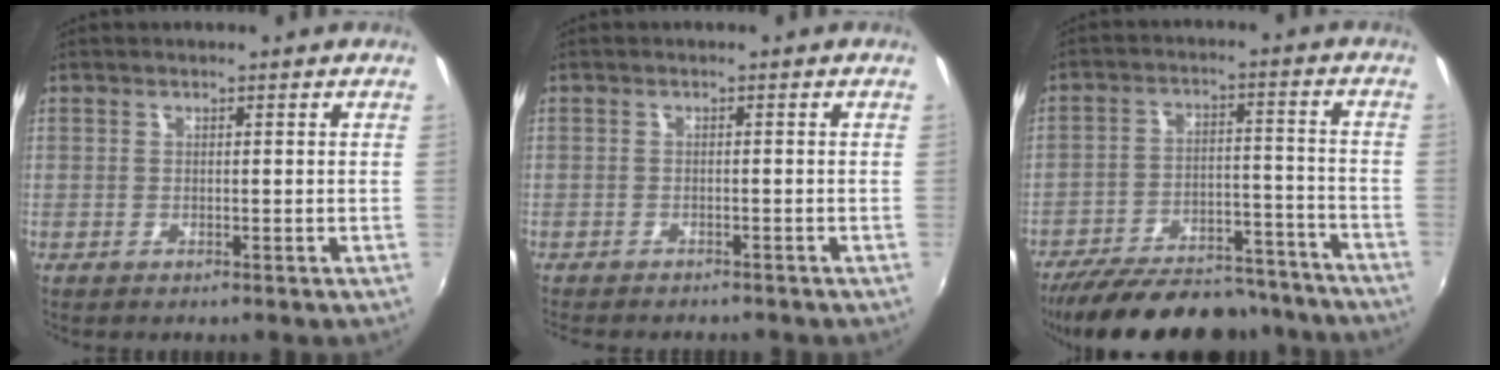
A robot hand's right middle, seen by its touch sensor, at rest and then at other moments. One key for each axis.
{"total": 4.9, "fx": -4.5, "fy": 1.2, "fz": 1.8, "tx": -0.045, "ty": -0.015, "tz": -0.067}
{"total": 26.2, "fx": -22.6, "fy": 8.3, "fz": 10.2, "tx": -0.197, "ty": 0.009, "tz": -0.300}